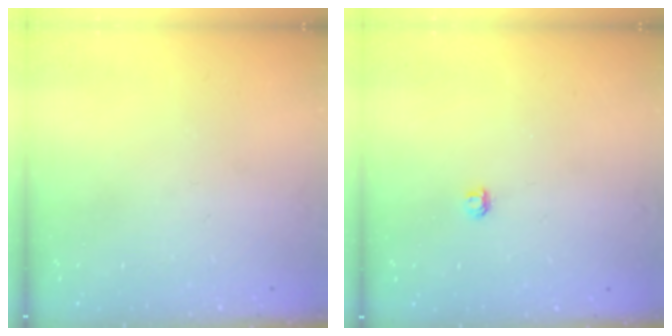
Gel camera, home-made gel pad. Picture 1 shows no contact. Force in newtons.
{"total": 2.8, "press": 2.8, "slide": 0.3}